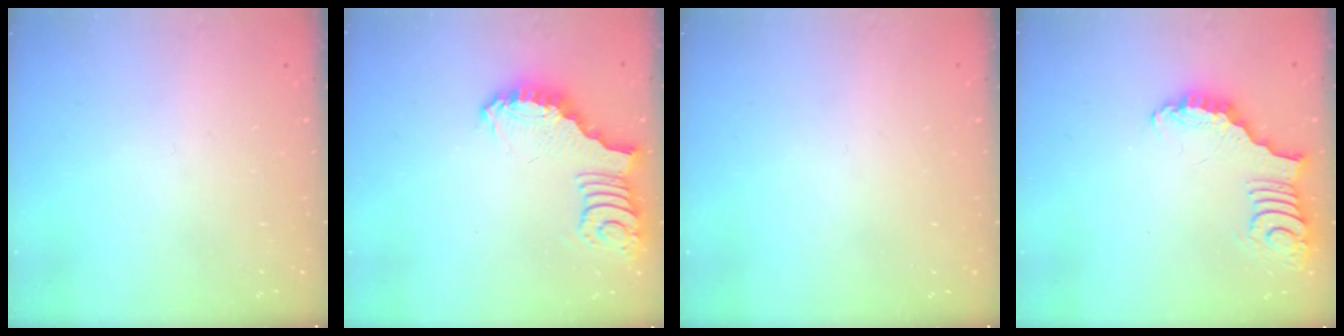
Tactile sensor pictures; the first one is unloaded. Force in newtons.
{"total": 3.4, "press": 3.3, "slide": 0.7}
{"total": 0.0}
{"total": 3.1, "press": 3.1, "slide": 0.6}